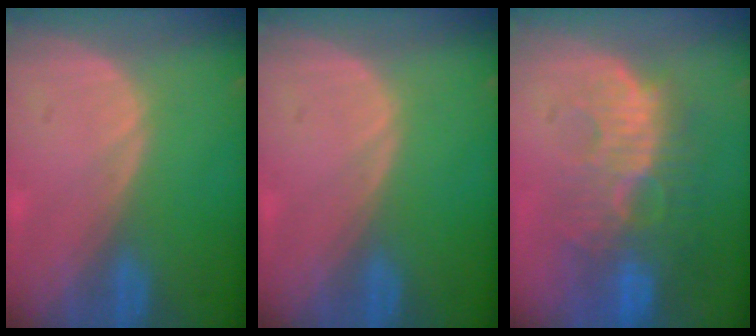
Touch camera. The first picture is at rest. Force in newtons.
{"total": 0.0}
{"total": 11.0, "press": 9.7, "slide": 5.3}